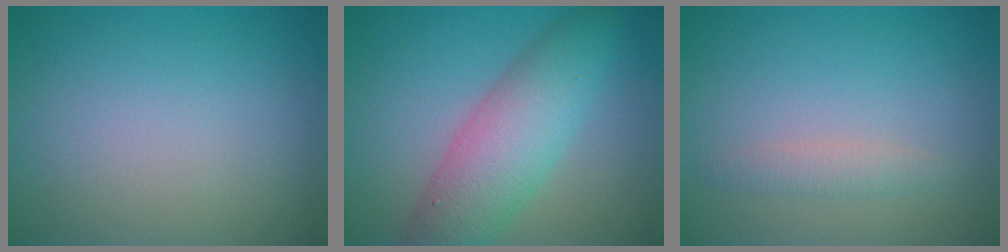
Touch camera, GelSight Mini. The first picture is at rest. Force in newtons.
{"total": 6.7, "press": 6.7, "slide": 0.2}
{"total": 1.4, "press": 1.4, "slide": 0.1}